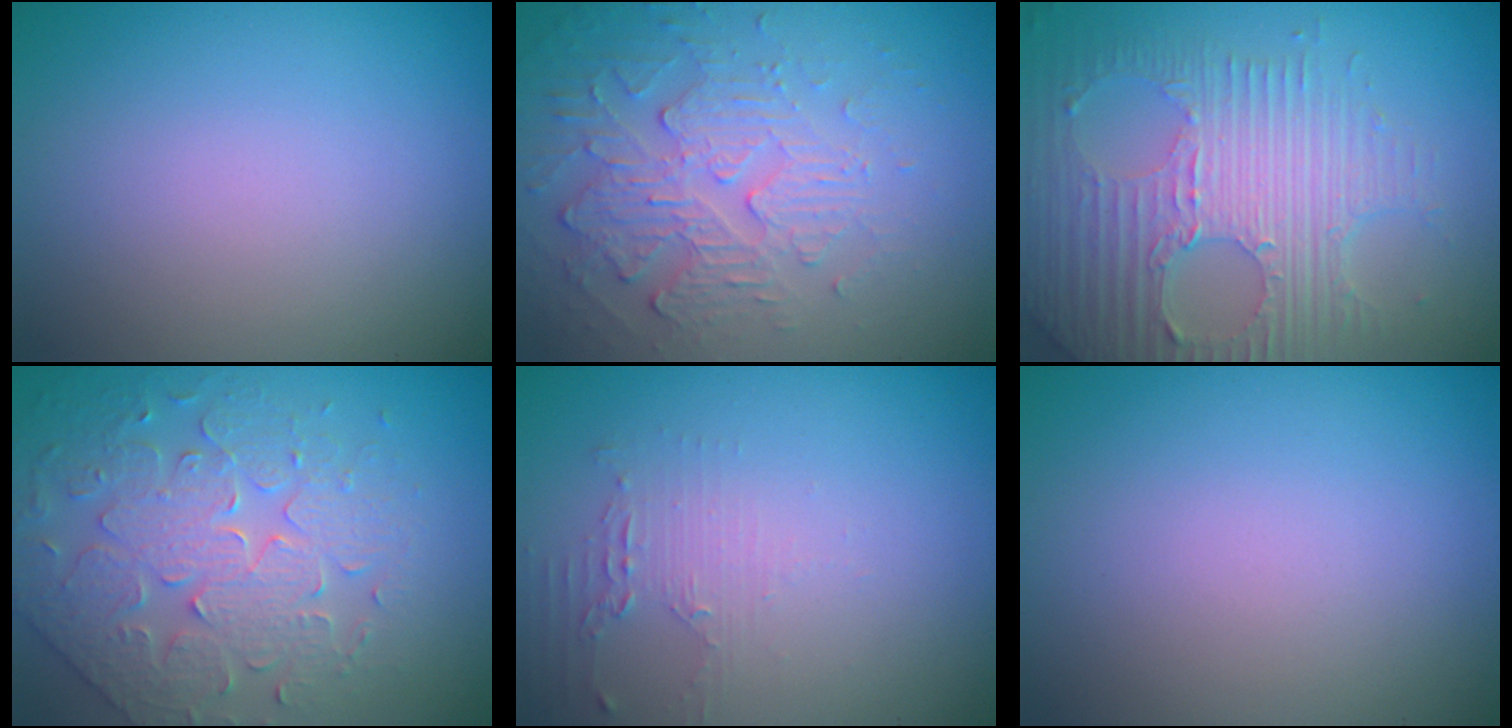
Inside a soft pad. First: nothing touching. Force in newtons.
{"total": 4.3, "press": 3.5, "slide": 2.6}
{"total": 7.4, "press": 5.1, "slide": 5.4}
{"total": 4.6, "press": 4.6, "slide": 0.5}
{"total": 1.5, "press": 1.5, "slide": 0.4}
{"total": 0.0}